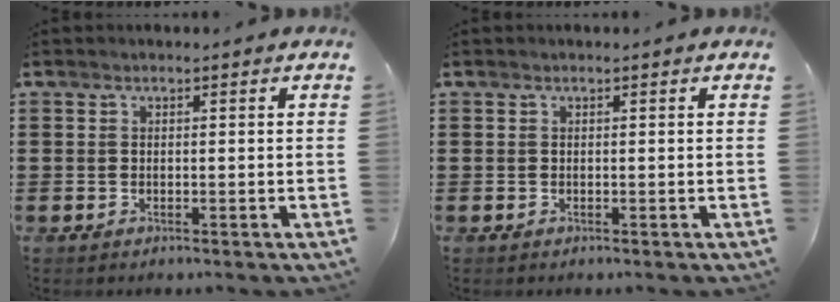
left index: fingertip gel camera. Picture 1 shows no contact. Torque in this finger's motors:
{"motor_torque": [-0.02, 0.02, 0.01, -0.01]}